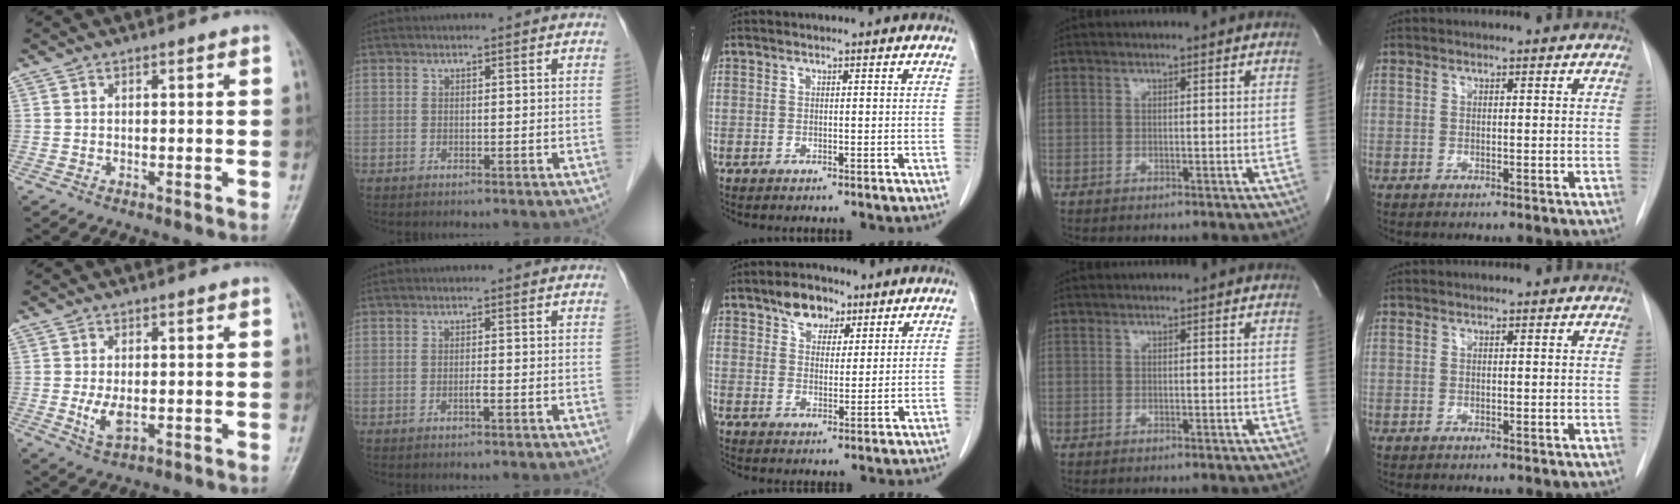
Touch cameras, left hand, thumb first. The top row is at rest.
{"thumb": {"total": 4.0, "force": [-0.2, 2.1, 3.4], "torque": [-0.066, -0.010, 0.001]}, "index": {"total": 0.7, "force": [-0.3, -0.1, 0.5], "torque": [-0.010, 0.001, -0.006]}, "middle": {"total": 5.3, "force": [3.5, 2.1, 3.3], "torque": [-0.064, 0.008, 0.065]}}